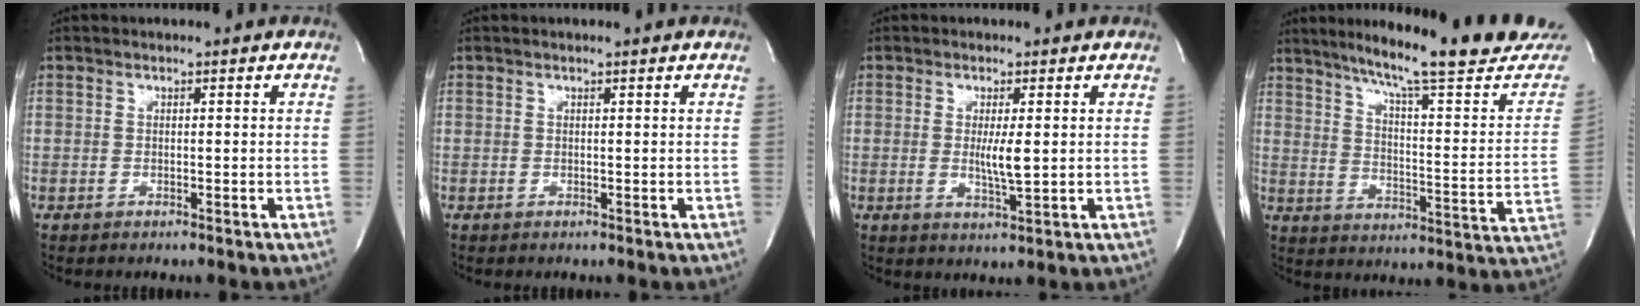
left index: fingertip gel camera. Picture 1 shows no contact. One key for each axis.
{"total": 0.5, "fx": 0.5, "fy": -0.1, "fz": 0.1, "tx": -0.008, "ty": -0.004, "tz": 0.008}
{"total": 3.6, "fx": 0.1, "fy": 0.3, "fz": 3.5, "tx": -0.069, "ty": -0.012, "tz": 0.003}
{"total": 23.7, "fx": 20.6, "fy": 0.8, "fz": 11.8, "tx": -0.173, "ty": -0.070, "tz": 0.266}